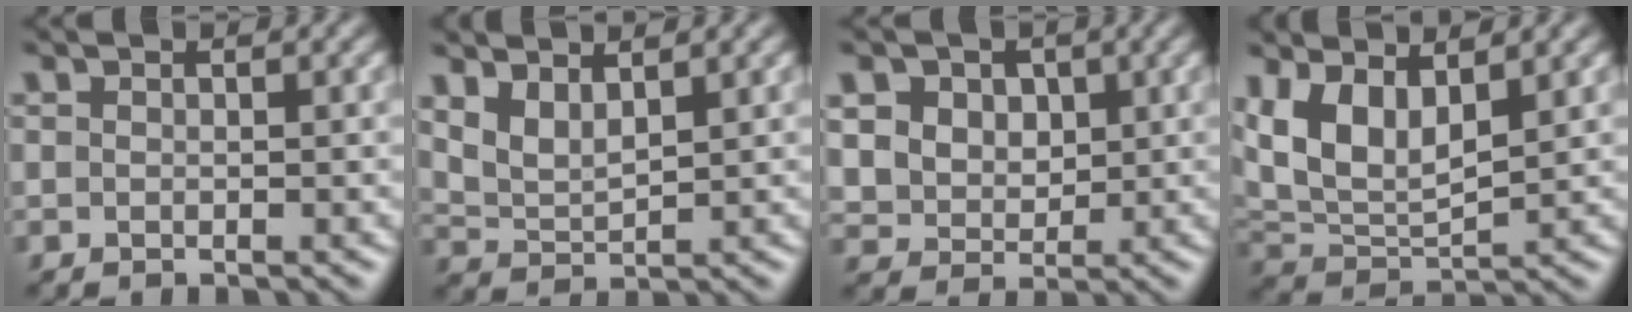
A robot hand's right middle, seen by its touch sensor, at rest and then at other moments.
{"total": 2.5, "force": [1.9, 0.9, 1.4], "torque": [-0.035, -0.003, 0.044]}
{"total": 7.6, "force": [3.3, 6.1, 3.3], "torque": [-0.081, 0.022, 0.052]}
{"total": 5.8, "force": [2.7, 2.8, 4.4], "torque": [-0.099, -0.005, 0.056]}